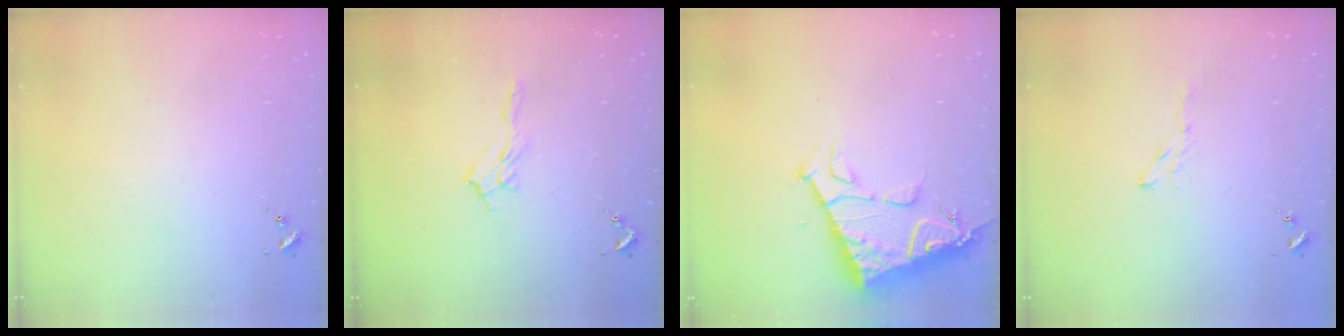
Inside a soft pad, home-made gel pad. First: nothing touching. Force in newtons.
{"total": 6.5, "press": 6.5, "slide": 0.8}
{"total": 13.0, "press": 12.9, "slide": 1.3}
{"total": 3.5, "press": 3.5, "slide": 0.4}